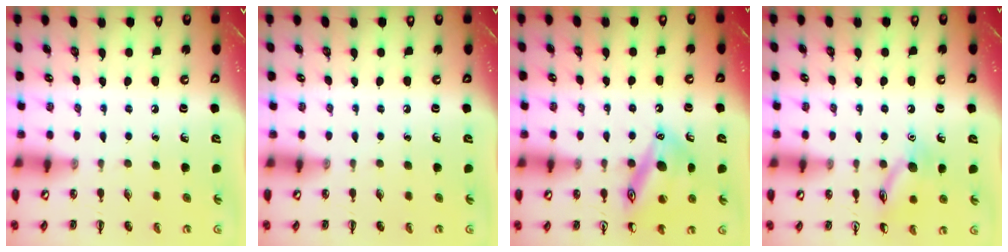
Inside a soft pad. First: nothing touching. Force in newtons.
{"total": 0.0}
{"total": 16.8, "press": 16.7, "slide": 1.8}
{"total": 11.3, "press": 11.3, "slide": 0.6}